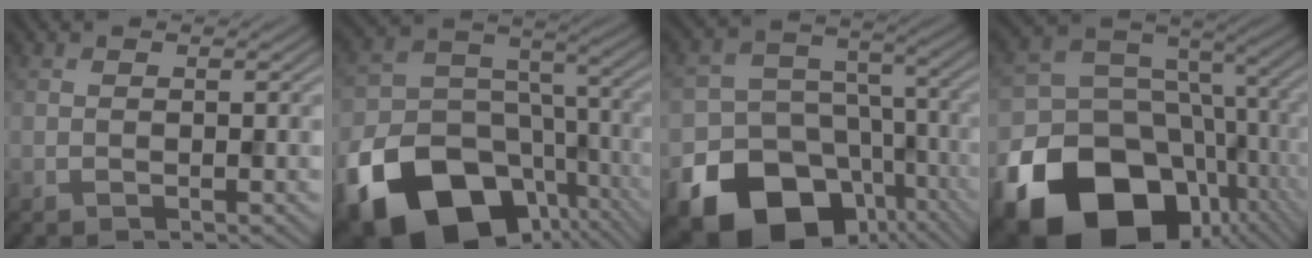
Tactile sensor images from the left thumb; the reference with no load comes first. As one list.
[{"total": 22.0, "force": [-12.0, 15.5, 10.1], "torque": [-0.215, -0.069, -0.174]}, {"total": 20.5, "force": [-10.9, 15.6, 7.5], "torque": [-0.137, -0.077, -0.171]}, {"total": 23.9, "force": [-11.1, 18.4, 10.3], "torque": [-0.208, -0.071, -0.178]}]